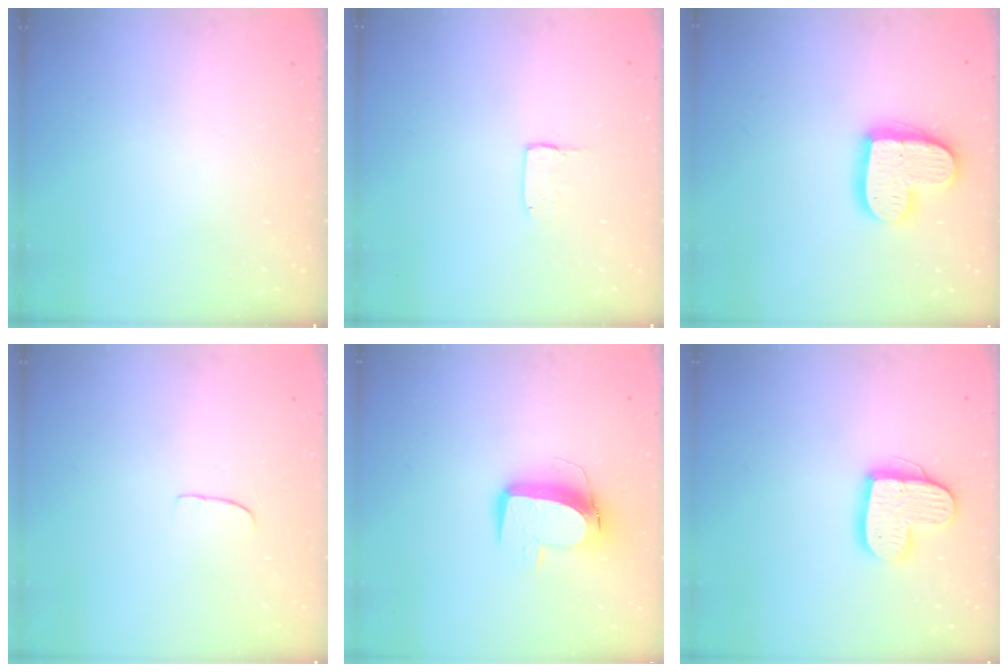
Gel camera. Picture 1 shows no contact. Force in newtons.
{"total": 2.0, "press": 2.0, "slide": 0.0}
{"total": 16.2, "press": 16.1, "slide": 1.5}
{"total": 5.4, "press": 5.4, "slide": 0.4}
{"total": 11.2, "press": 11.1, "slide": 1.2}
{"total": 14.1, "press": 14.0, "slide": 1.1}